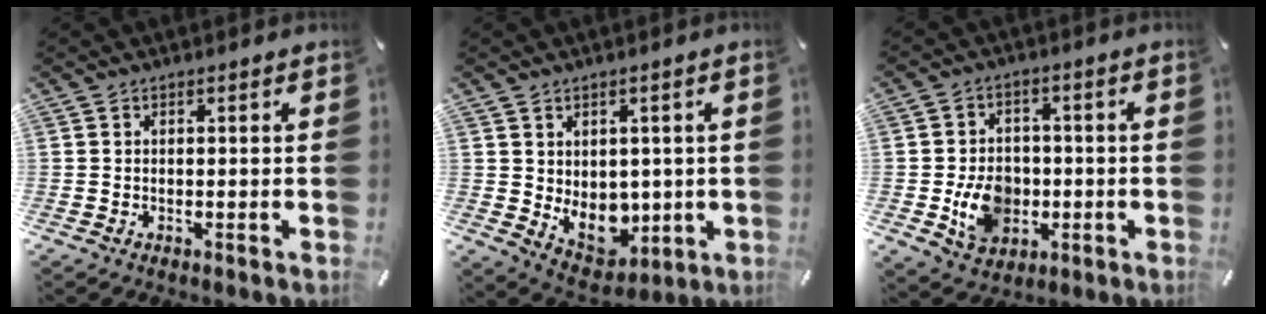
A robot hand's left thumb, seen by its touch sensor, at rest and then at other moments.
{"total": 8.6, "force": [0.4, 7.4, 4.3], "torque": [-0.048, -0.022, 0.014]}
{"total": 10.6, "force": [-2.0, 8.8, 5.6], "torque": [-0.107, 0.012, -0.033]}